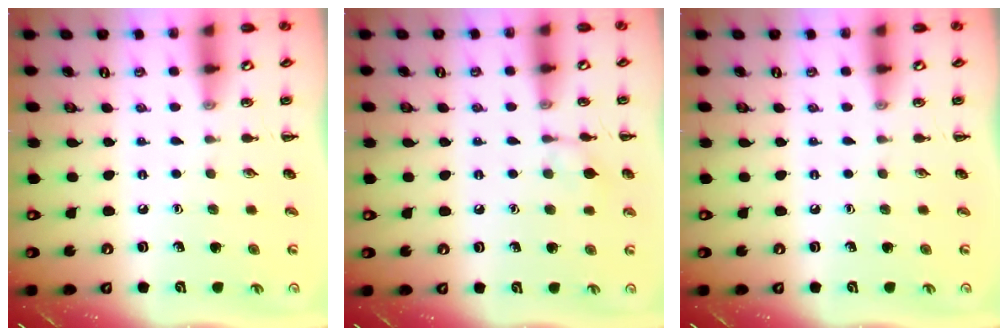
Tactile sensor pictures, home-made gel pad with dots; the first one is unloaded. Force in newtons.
{"total": 6.3, "press": 5.9, "slide": 2.2}
{"total": 0.0}